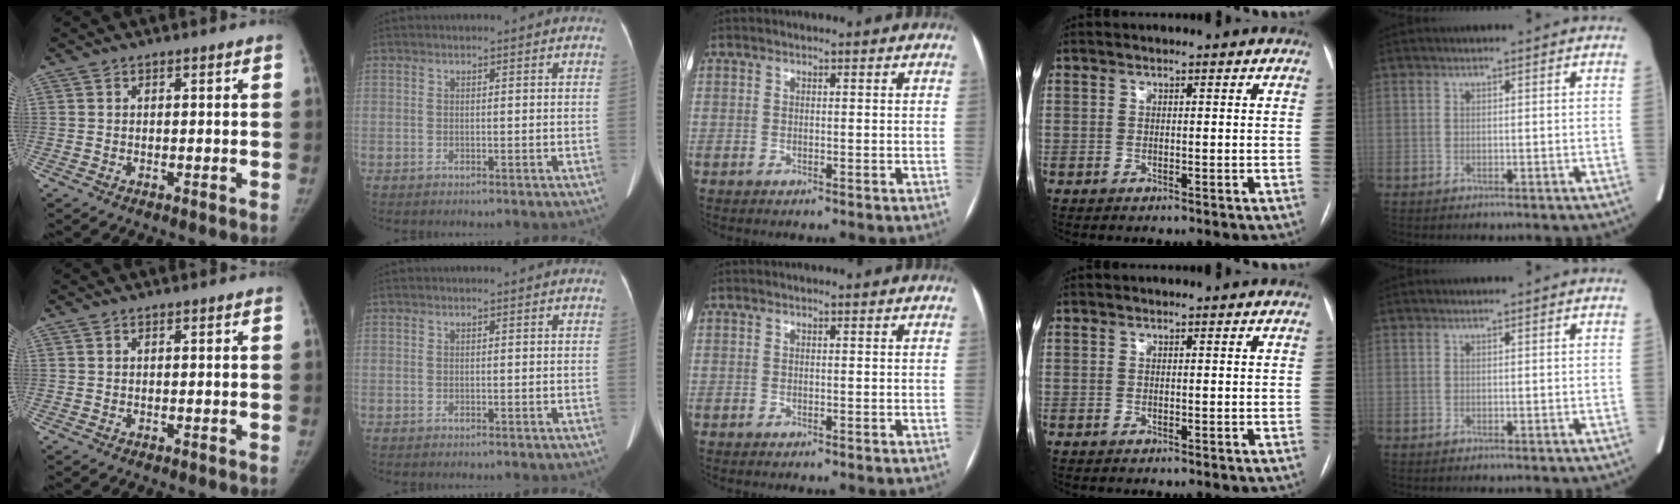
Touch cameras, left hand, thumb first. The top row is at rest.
{}